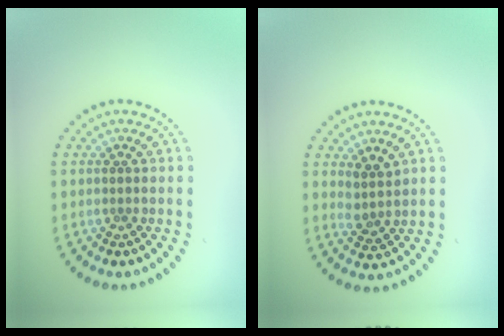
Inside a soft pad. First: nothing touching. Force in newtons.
{"total": 1.9, "press": 1.5, "slide": 1.1}